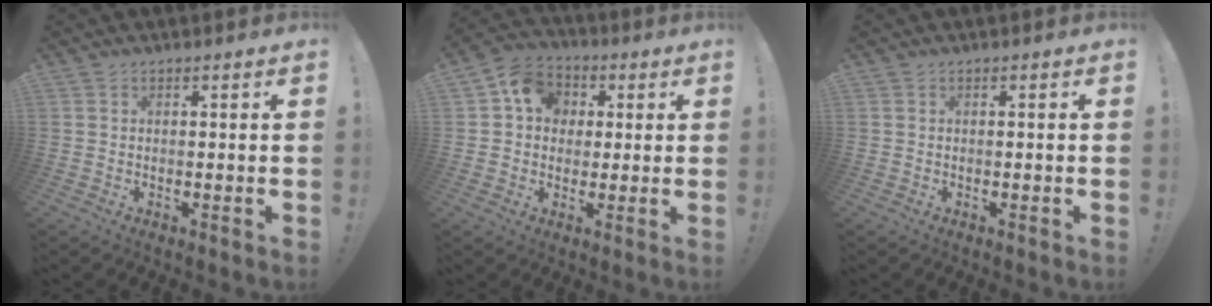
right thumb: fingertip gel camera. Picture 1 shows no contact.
{"total": 10.5, "force": [2.4, 9.0, 4.8], "torque": [-0.072, 0.010, 0.050]}
{"total": 0.5, "force": [-0.4, -0.2, 0.3], "torque": [-0.014, 0.002, -0.005]}